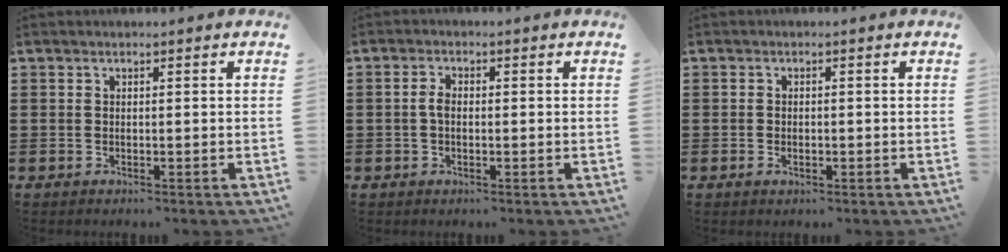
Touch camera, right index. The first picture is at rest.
{"total": 2.1, "force": [-0.3, 1.1, 1.8], "torque": [-0.042, 0.000, -0.008]}
{"total": 1.0, "force": [-0.3, 0.5, 0.7], "torque": [-0.015, -0.001, -0.006]}